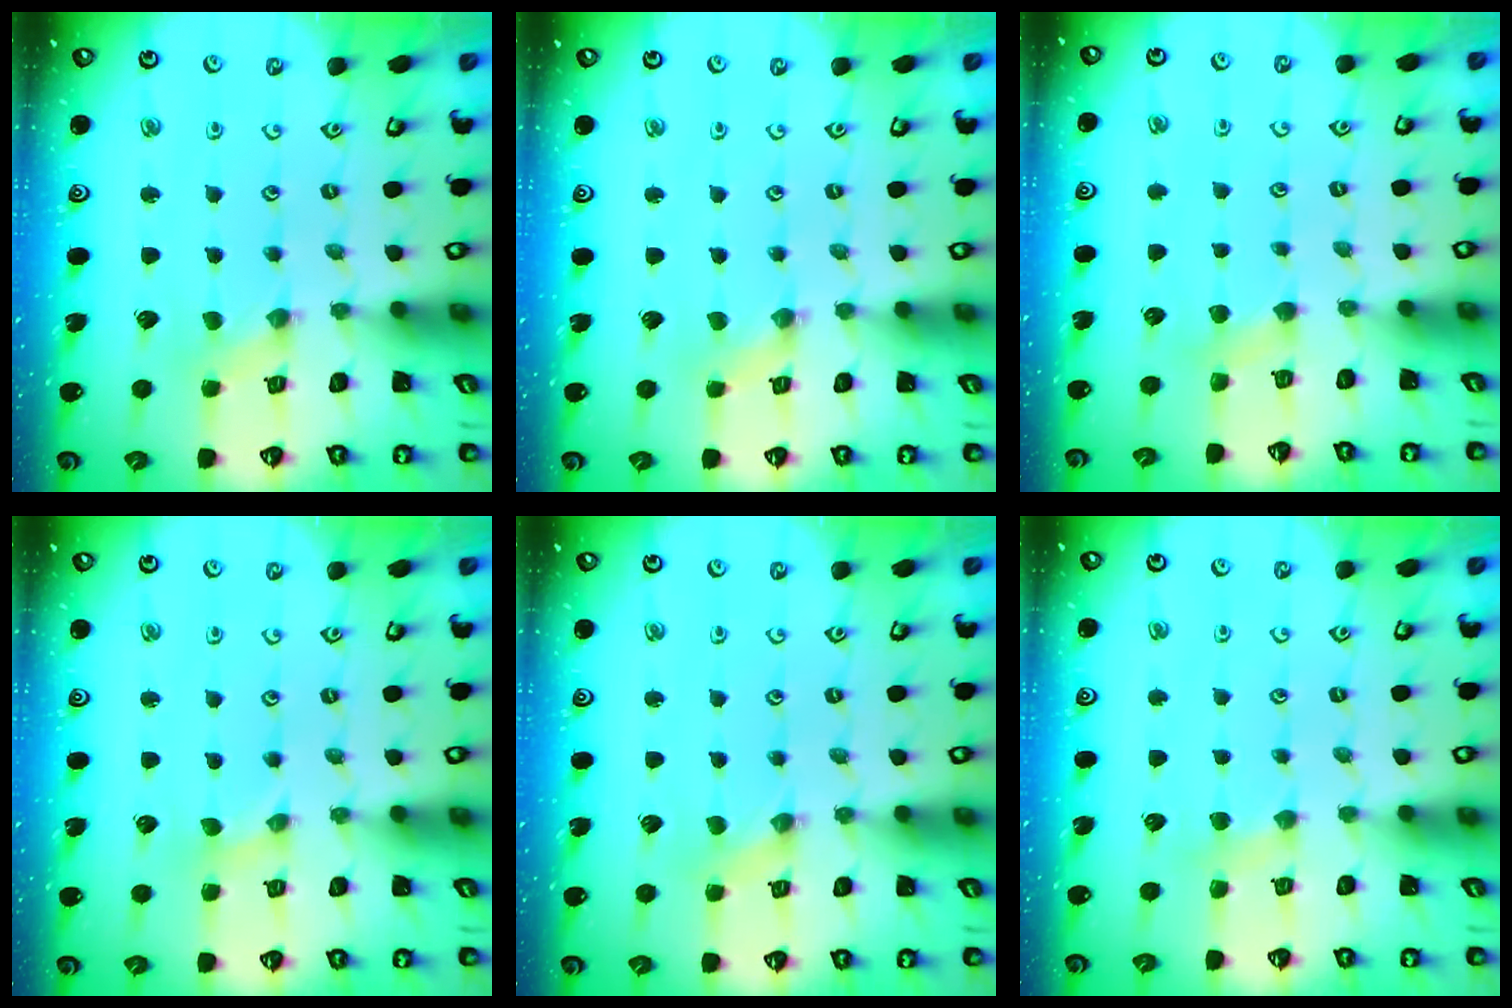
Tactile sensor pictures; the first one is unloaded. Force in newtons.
{"total": 0.7, "press": 0.7, "slide": 0.2}
{"total": 3.3, "press": 3.2, "slide": 0.4}
{"total": 0.0}
{"total": 0.0}
{"total": 3.4, "press": 3.3, "slide": 0.5}